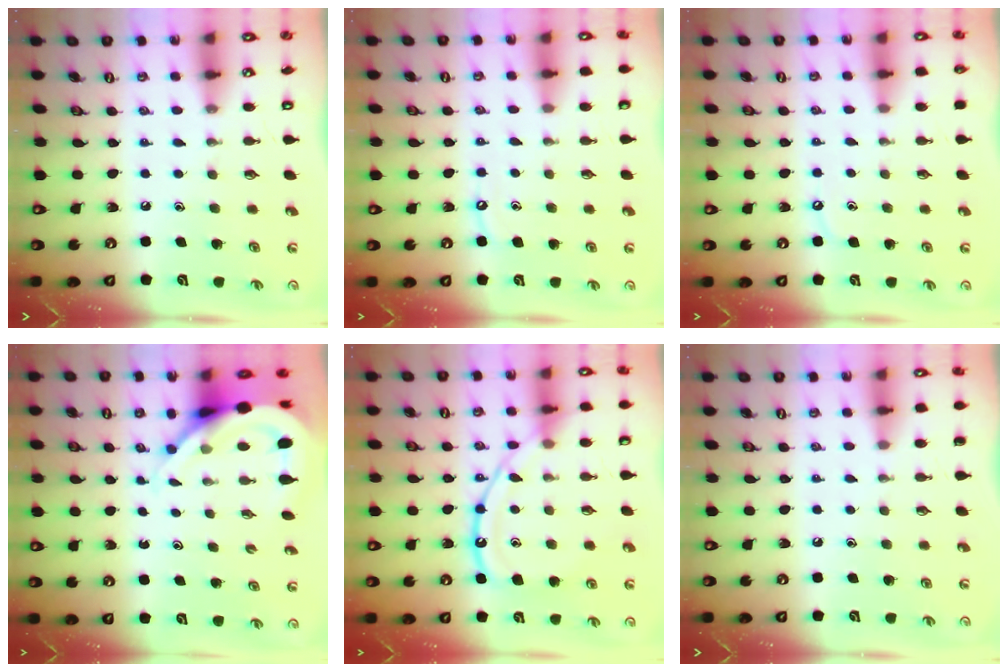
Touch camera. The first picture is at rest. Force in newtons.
{"total": 4.9, "press": 4.8, "slide": 0.6}
{"total": 3.8, "press": 3.7, "slide": 0.6}
{"total": 8.5, "press": 8.4, "slide": 1.1}
{"total": 15.2, "press": 15.1, "slide": 1.3}
{"total": 0.0}